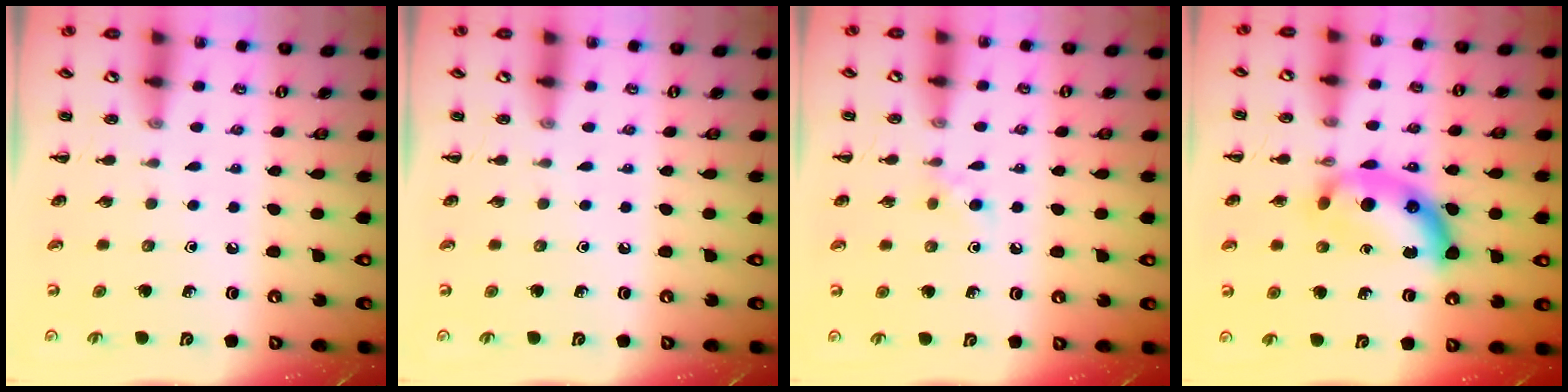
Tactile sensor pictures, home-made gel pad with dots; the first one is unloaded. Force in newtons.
{"total": 0.0}
{"total": 3.9, "press": 3.6, "slide": 1.4}
{"total": 13.4, "press": 13.4, "slide": 0.3}